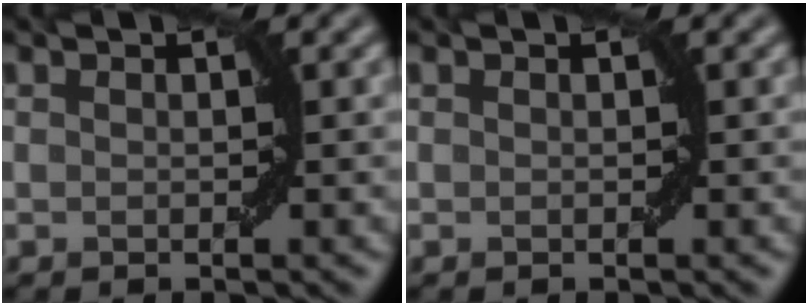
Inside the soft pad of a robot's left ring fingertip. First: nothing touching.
{"total": 0.0}